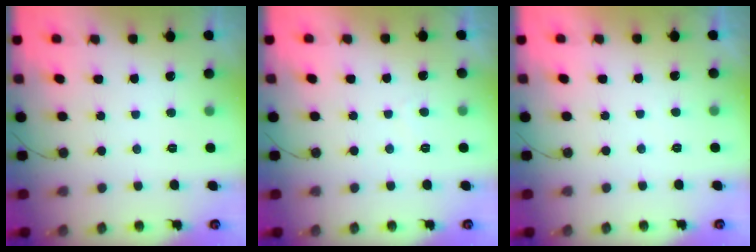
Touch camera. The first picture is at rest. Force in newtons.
{"total": 0.8, "press": 0.7, "slide": 0.3}
{"total": 0.8, "press": 0.7, "slide": 0.5}